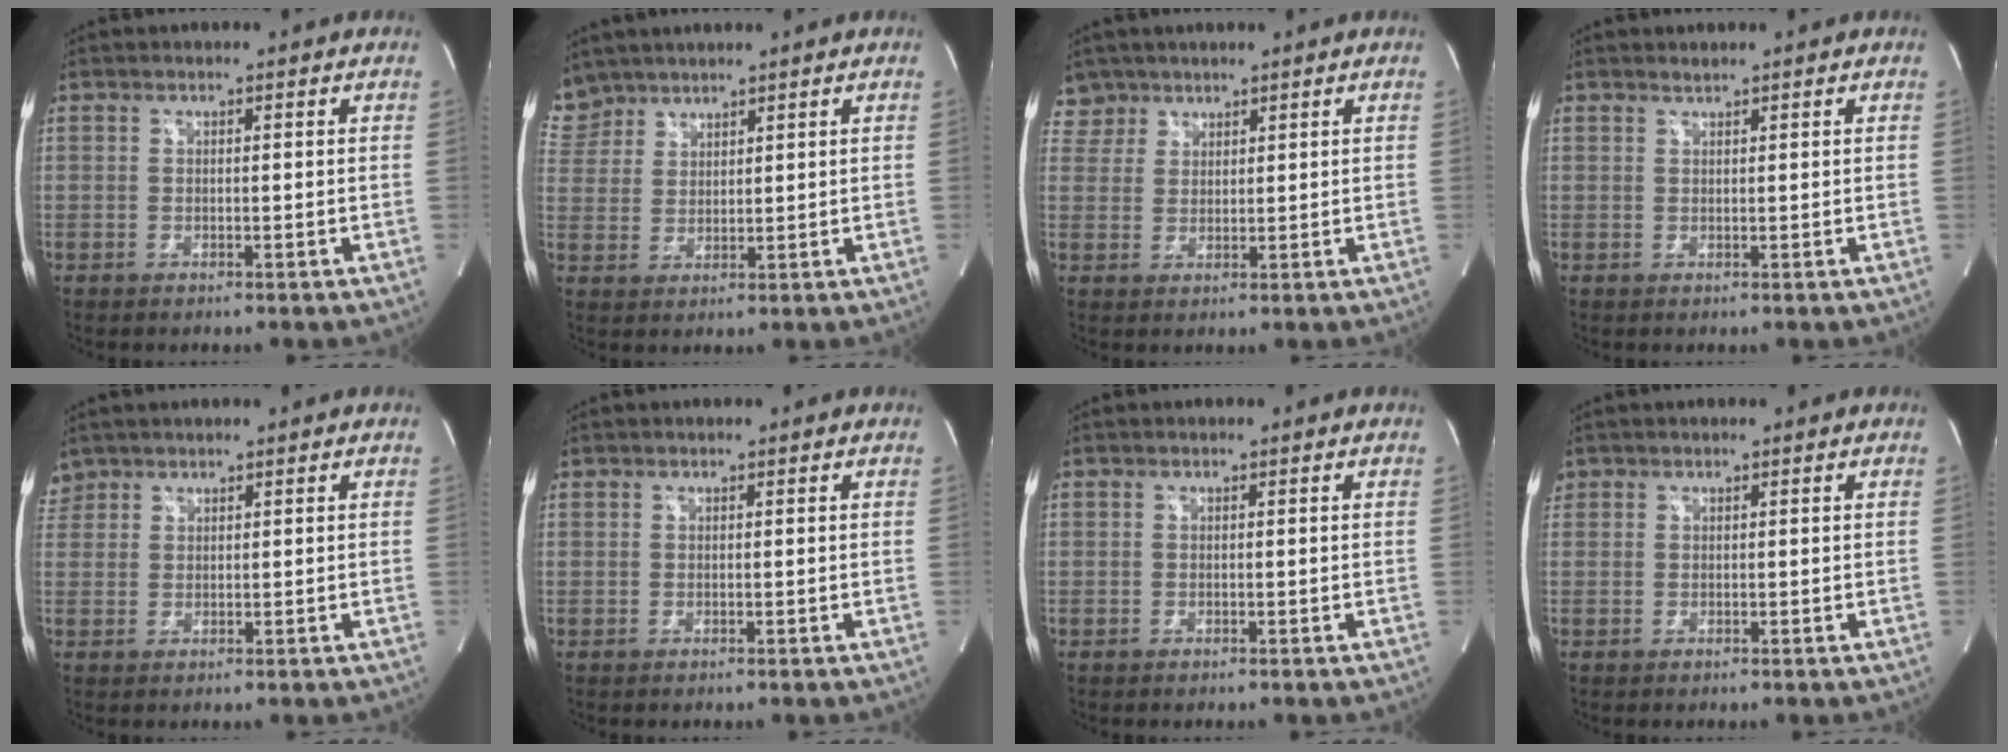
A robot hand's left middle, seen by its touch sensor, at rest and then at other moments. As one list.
[{"total": 6.1, "force": [5.4, 2.9, 0.0], "torque": [-0.004, 0.011, 0.118]}, {"total": 3.2, "force": [2.4, 1.9, -0.7], "torque": [0.020, 0.006, 0.046]}, {"total": 0.6, "force": [0.6, -0.1, 0.0], "torque": [-0.006, 0.000, 0.013]}, {"total": 2.5, "force": [2.1, 1.3, -0.2], "torque": [0.004, 0.013, 0.042]}, {"total": 0.0}, {"total": 0.0}, {"total": 0.9, "force": [0.6, 0.7, 0.0], "torque": [0.002, 0.011, 0.010]}]